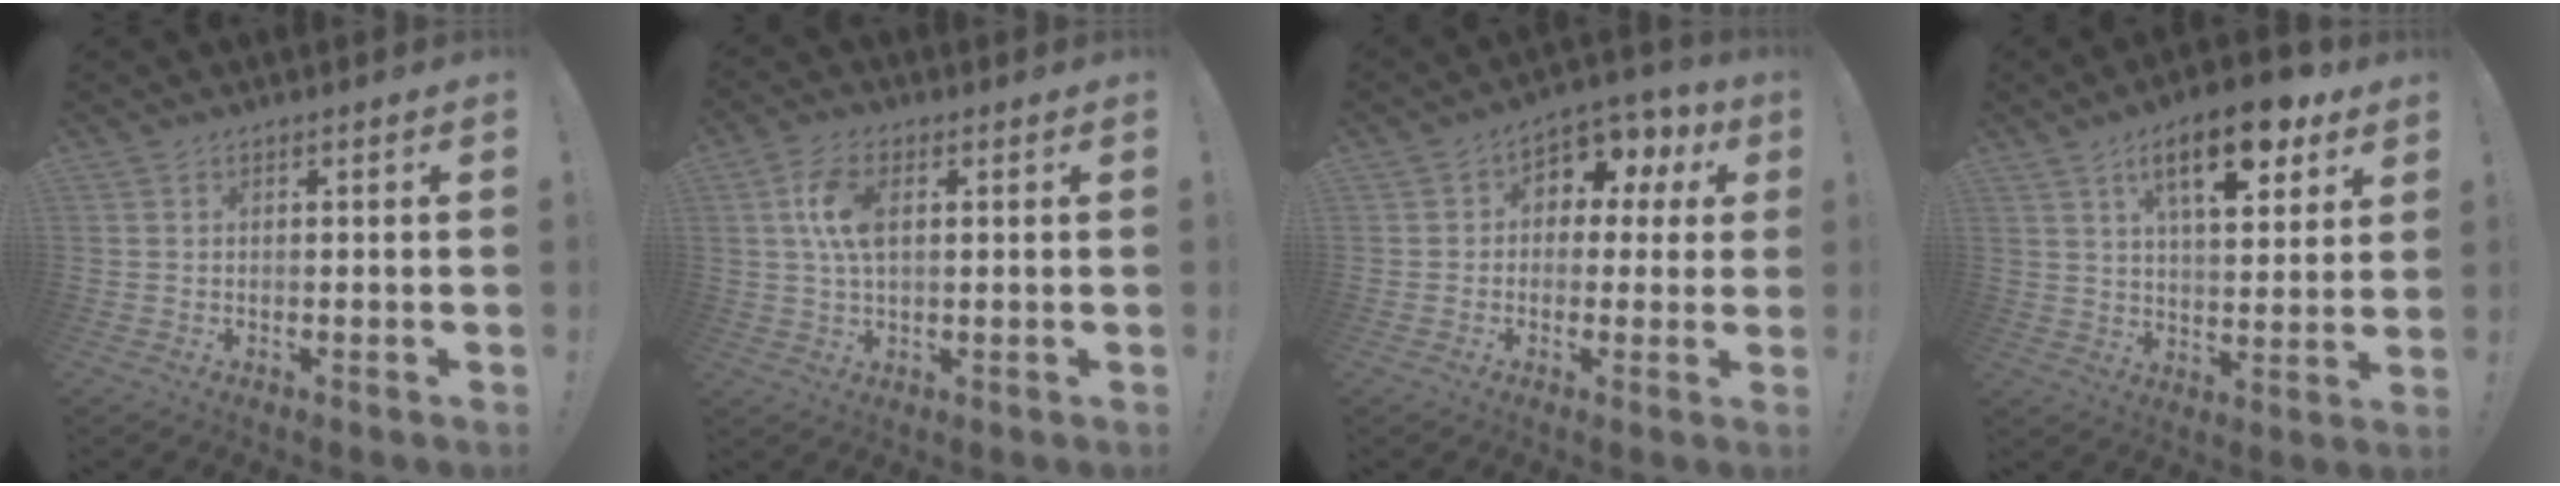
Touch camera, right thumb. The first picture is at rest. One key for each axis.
{"total": 8.9, "fx": 1.8, "fy": 4.7, "fz": 7.3, "tx": -0.153, "ty": 0.003, "tz": 0.031}
{"total": 7.2, "fx": 2.4, "fy": 5.4, "fz": 4.1, "tx": -0.052, "ty": -0.015, "tz": 0.046}
{"total": 16.0, "fx": 8.6, "fy": 6.1, "fz": 12.0, "tx": -0.179, "ty": -0.034, "tz": 0.138}